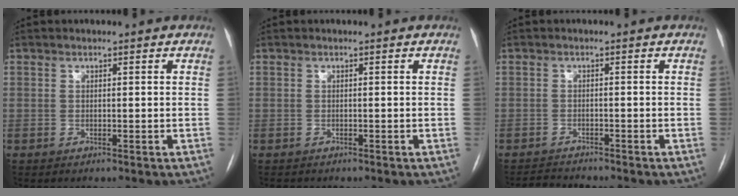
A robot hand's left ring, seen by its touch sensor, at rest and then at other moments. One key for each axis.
{"total": 1.2, "fx": -1.0, "fy": 0.4, "fz": 0.3, "tx": -0.007, "ty": -0.003, "tz": -0.011}
{"total": 2.6, "fx": -2.6, "fy": -0.3, "fz": -0.1, "tx": -0.001, "ty": -0.015, "tz": -0.044}